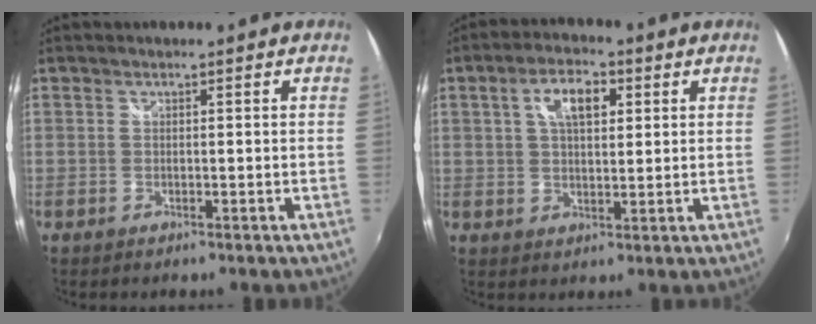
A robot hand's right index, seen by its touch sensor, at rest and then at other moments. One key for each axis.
{"total": 7.2, "fx": 2.5, "fy": 3.6, "fz": 5.7, "tx": -0.100, "ty": 0.016, "tz": 0.041}